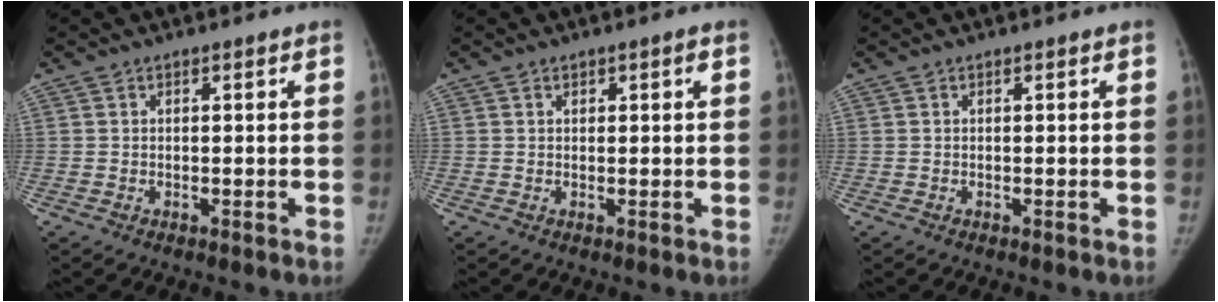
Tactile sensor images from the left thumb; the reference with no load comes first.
{"total": 1.3, "force": [0.5, 0.7, 0.9], "torque": [-0.005, 0.000, 0.009]}
{"total": 0.0}